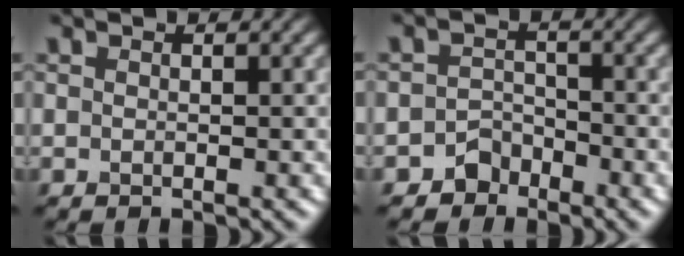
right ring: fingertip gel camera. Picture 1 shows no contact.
{"total": 2.2, "force": [-1.6, 1.5, 0.2], "torque": [0.009, 0.010, -0.032]}